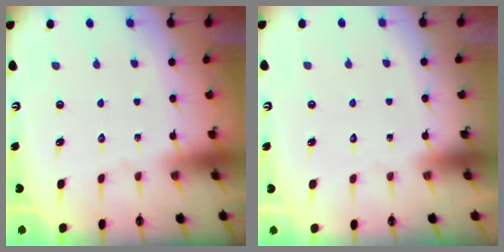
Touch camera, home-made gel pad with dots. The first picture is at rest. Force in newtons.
{"total": 1.6, "press": 1.6, "slide": 0.1}